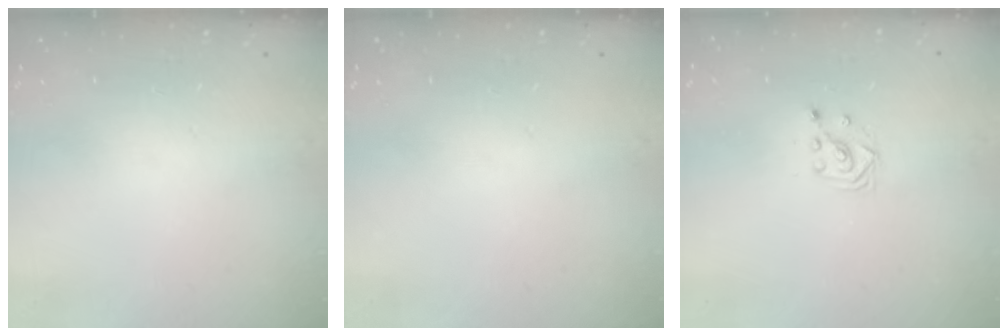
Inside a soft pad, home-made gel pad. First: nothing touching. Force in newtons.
{"total": 0.0}
{"total": 3.0, "press": 3.0, "slide": 0.4}